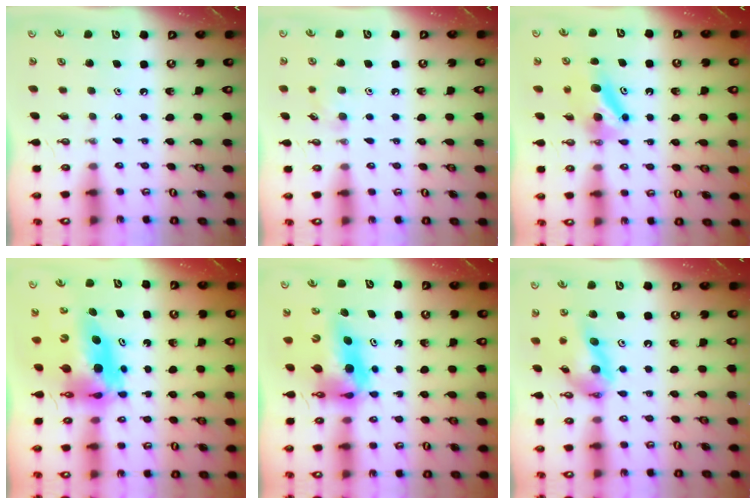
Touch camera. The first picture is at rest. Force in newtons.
{"total": 6.8, "press": 6.6, "slide": 1.5}
{"total": 6.6, "press": 6.6, "slide": 0.7}
{"total": 11.1, "press": 11.1, "slide": 0.9}
{"total": 11.2, "press": 10.9, "slide": 2.6}
{"total": 14.0, "press": 13.8, "slide": 2.3}